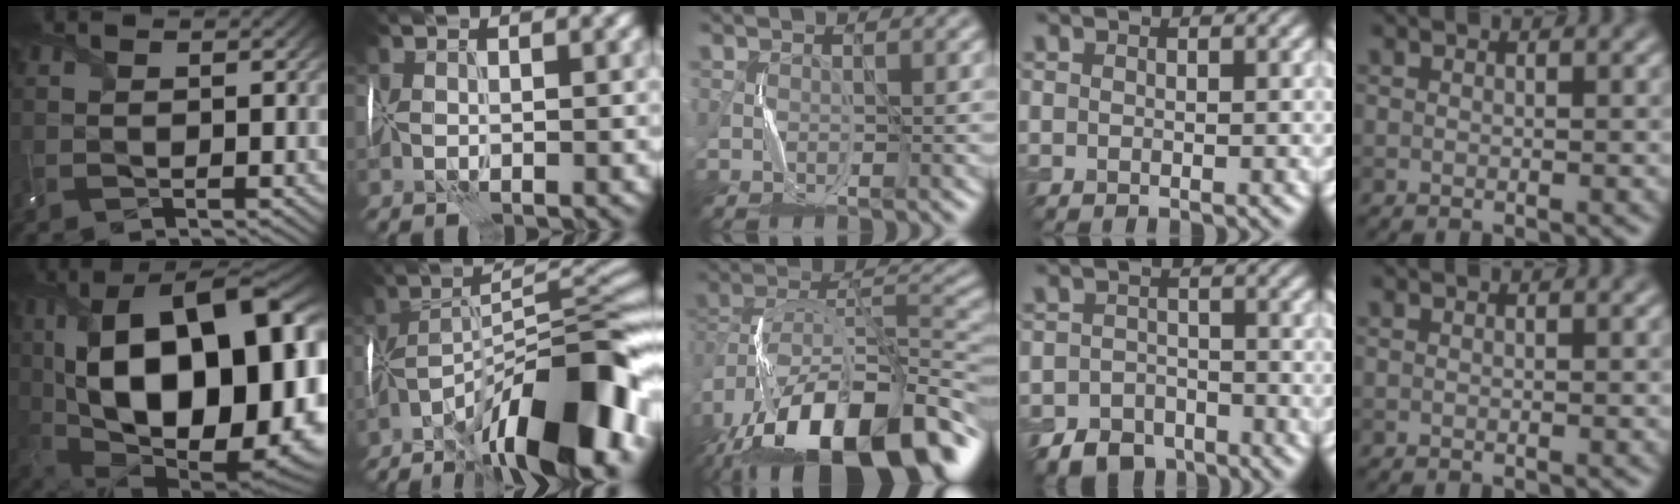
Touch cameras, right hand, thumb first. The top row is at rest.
{"thumb": {"total": 22.5, "force": [1.4, 11.4, 19.4], "torque": [-0.346, -0.006, 0.025]}, "index": {"total": 15.8, "force": [-9.5, 4.4, 11.9], "torque": [-0.165, 0.009, -0.170]}, "middle": {"total": 17.3, "force": [-9.4, 8.1, 12.0], "torque": [-0.208, 0.003, -0.156]}, "ring": {"total": 4.6, "force": [-3.4, 2.8, 1.2], "torque": [-0.013, -0.005, -0.060]}}